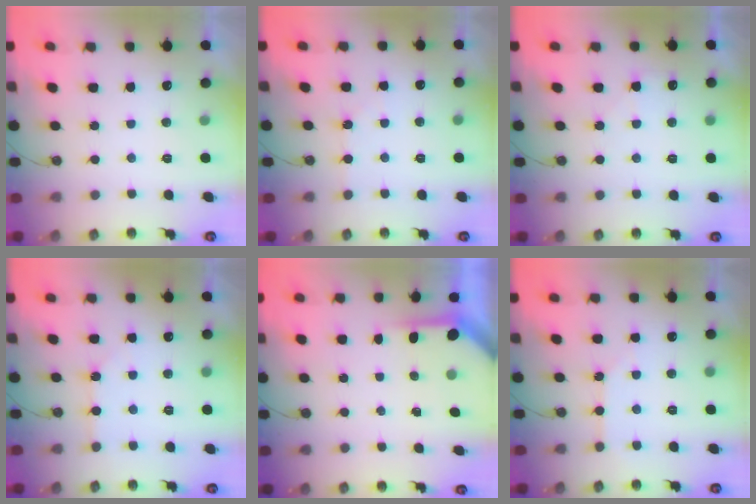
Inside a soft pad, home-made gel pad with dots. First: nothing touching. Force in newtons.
{"total": 2.9, "press": 2.8, "slide": 0.5}
{"total": 4.9, "press": 4.8, "slide": 0.8}
{"total": 2.1, "press": 2.1, "slide": 0.4}
{"total": 3.8, "press": 3.8, "slide": 0.3}
{"total": 2.5, "press": 2.4, "slide": 0.5}